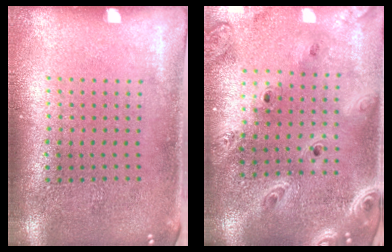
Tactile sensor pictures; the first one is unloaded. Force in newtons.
{"total": 2.9, "press": 2.5, "slide": 1.6}